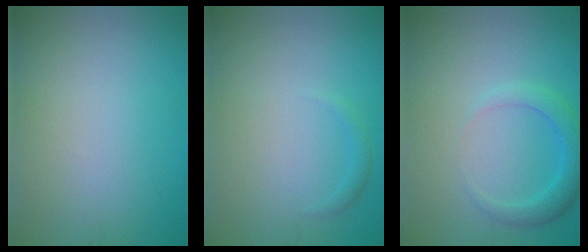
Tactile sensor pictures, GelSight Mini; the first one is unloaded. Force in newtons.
{"total": 0.8, "press": 0.8, "slide": 0.1}
{"total": 2.6, "press": 2.6, "slide": 0.2}